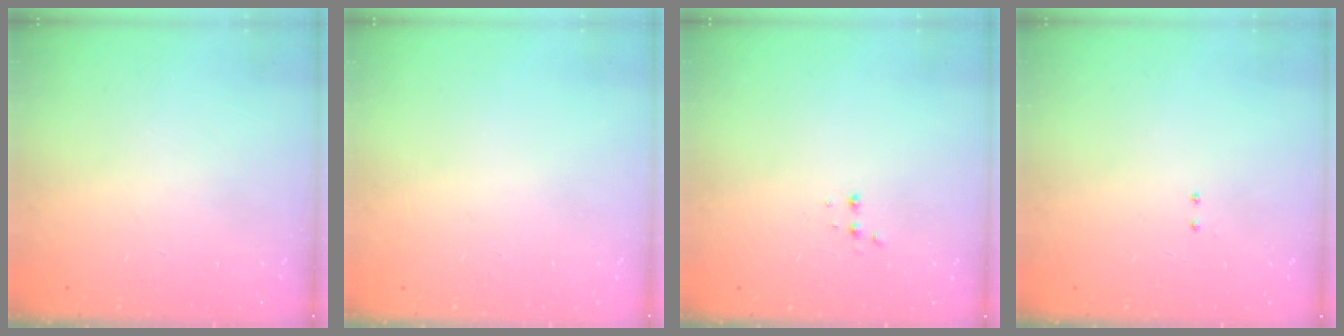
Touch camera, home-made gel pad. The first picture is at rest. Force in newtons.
{"total": 0.0}
{"total": 2.9, "press": 2.7, "slide": 1.0}
{"total": 2.0, "press": 2.0, "slide": 0.4}